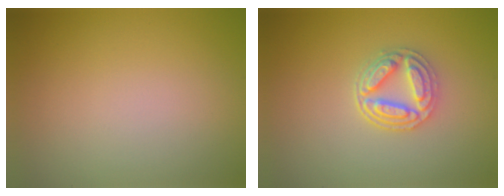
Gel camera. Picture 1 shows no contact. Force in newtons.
{"total": 3.7, "press": 3.3, "slide": 1.7}